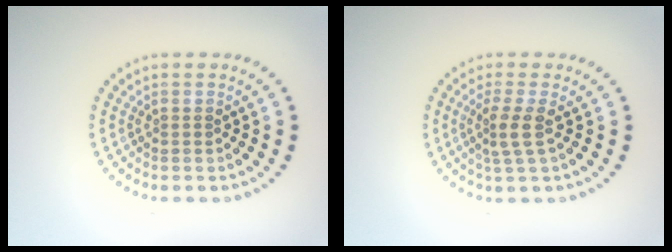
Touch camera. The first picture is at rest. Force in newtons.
{"total": 2.4, "press": 1.8, "slide": 1.6}